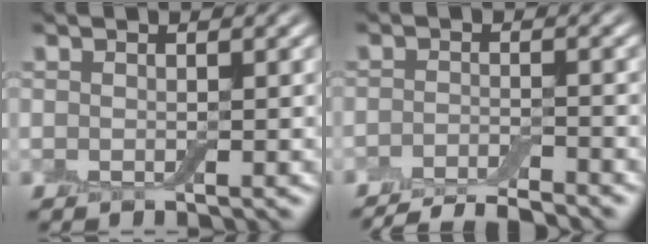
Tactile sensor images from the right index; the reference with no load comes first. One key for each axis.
{"total": 5.1, "fx": -4.6, "fy": 0.8, "fz": 2.1, "tx": -0.030, "ty": -0.005, "tz": -0.080}